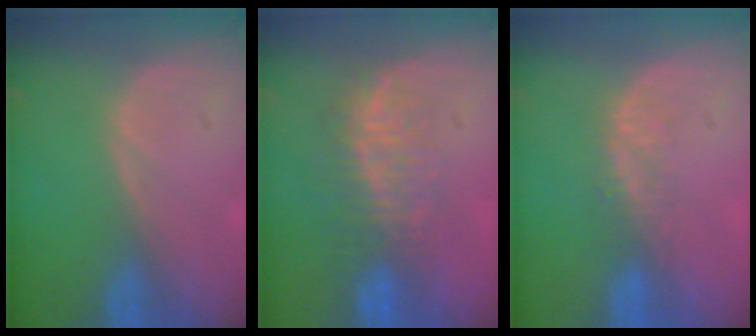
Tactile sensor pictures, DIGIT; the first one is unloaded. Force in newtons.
{"total": 7.6, "press": 7.1, "slide": 2.9}
{"total": 2.9, "press": 2.3, "slide": 1.8}